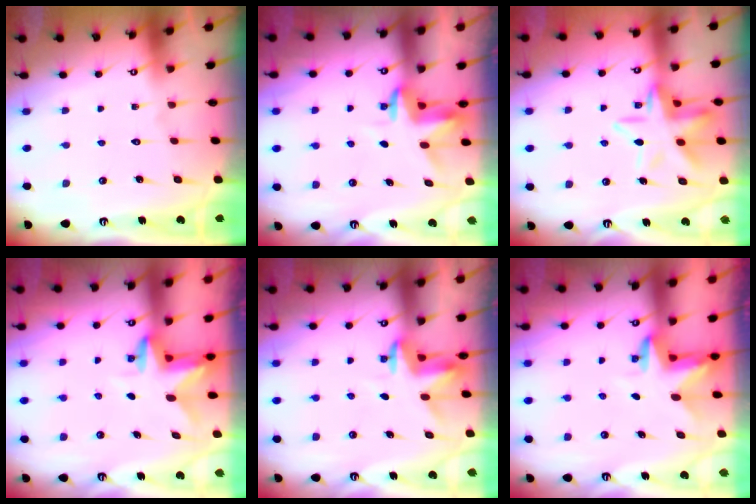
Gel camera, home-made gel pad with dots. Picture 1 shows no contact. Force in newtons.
{"total": 3.5, "press": 3.5, "slide": 0.2}
{"total": 12.6, "press": 12.6, "slide": 1.1}
{"total": 3.0, "press": 3.0, "slide": 0.3}
{"total": 3.4, "press": 3.4, "slide": 0.3}
{"total": 3.4, "press": 3.4, "slide": 0.1}